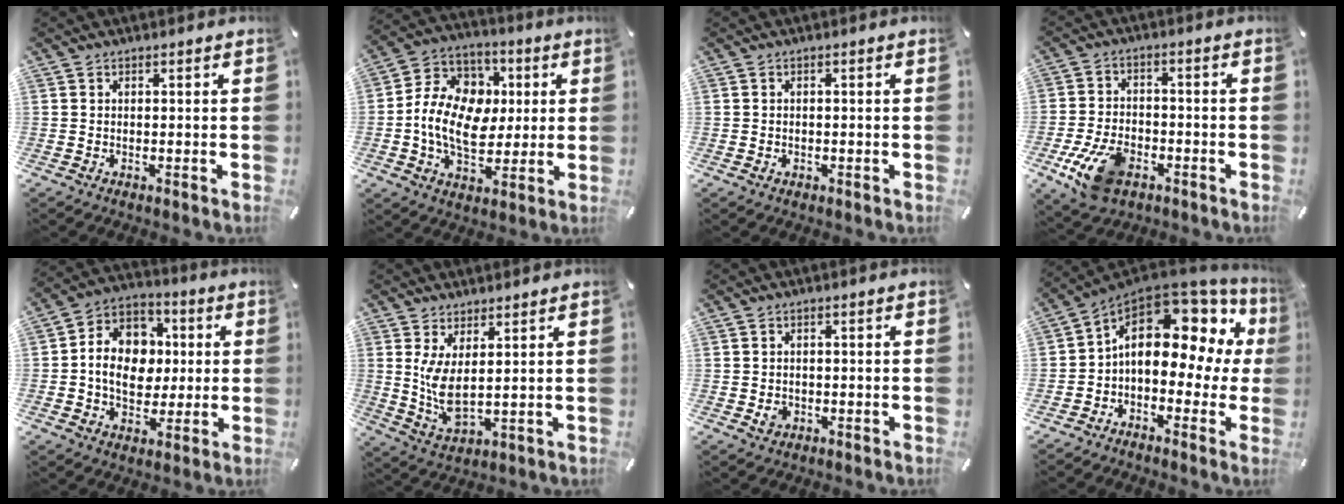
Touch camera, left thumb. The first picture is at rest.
{"total": 14.7, "force": [-0.8, 11.7, 8.8], "torque": [-0.185, 0.012, -0.010]}
{"total": 1.0, "force": [-0.4, 0.9, 0.3], "torque": [-0.006, 0.003, -0.010]}
{"total": 11.6, "force": [-5.4, 7.0, 7.4], "torque": [-0.157, 0.020, -0.096]}
{"total": 12.4, "force": [-0.6, 10.7, 6.2], "torque": [-0.114, 0.010, -0.010]}
{"total": 6.9, "force": [2.6, 2.7, 5.8], "torque": [-0.140, -0.031, 0.043]}
{"total": 2.6, "force": [-0.6, 2.2, 1.2], "torque": [-0.011, -0.001, -0.012]}
{"total": 15.8, "force": [4.0, 9.4, 12.0], "torque": [-0.172, -0.030, 0.060]}